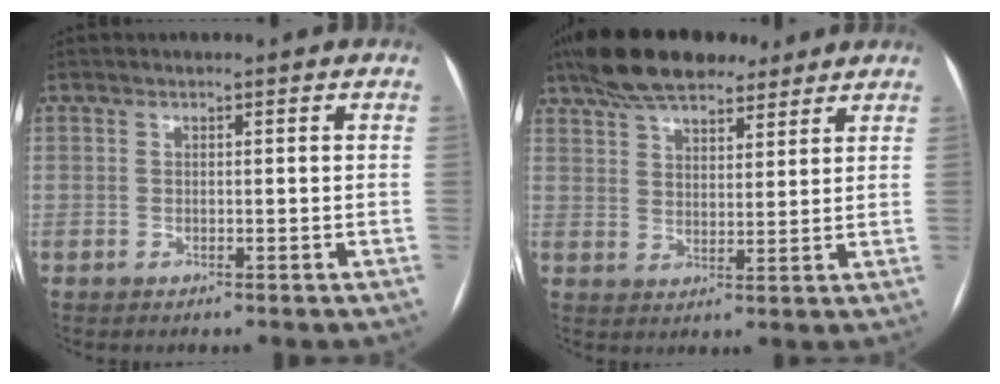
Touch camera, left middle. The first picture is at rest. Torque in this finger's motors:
{"motor_torque": [1.09, -1.05, 0.26, 0.04]}